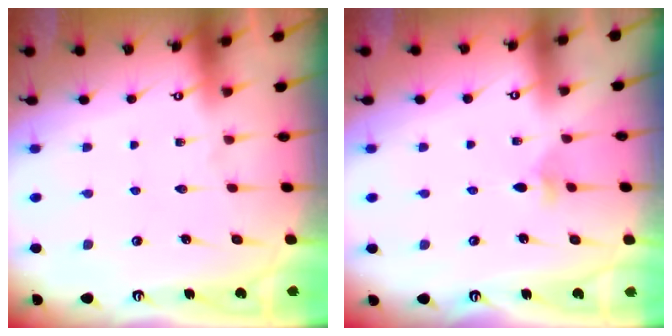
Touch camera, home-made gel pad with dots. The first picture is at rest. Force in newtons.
{"total": 3.5, "press": 3.5, "slide": 0.7}